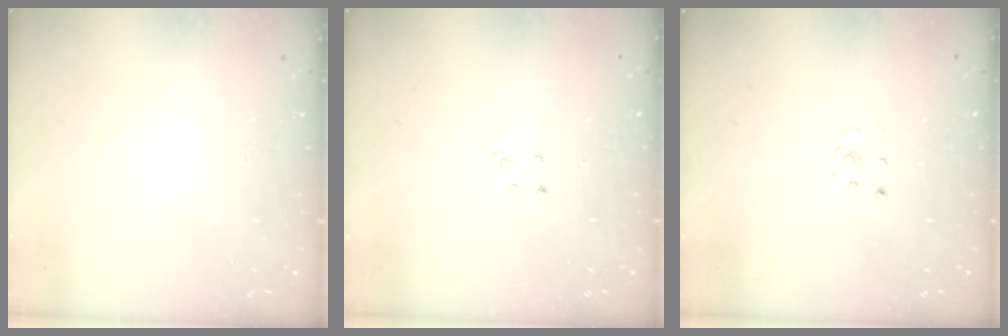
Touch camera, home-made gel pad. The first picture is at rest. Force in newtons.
{"total": 2.8, "press": 2.8, "slide": 0.3}
{"total": 2.2, "press": 2.2, "slide": 0.2}